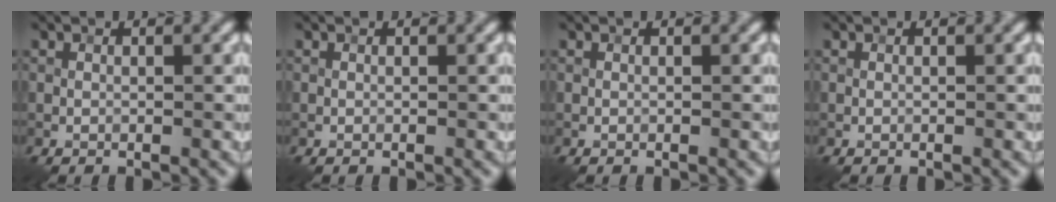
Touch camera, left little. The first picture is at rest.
{"total": 0.0}
{"total": 0.0}
{"total": 0.0}